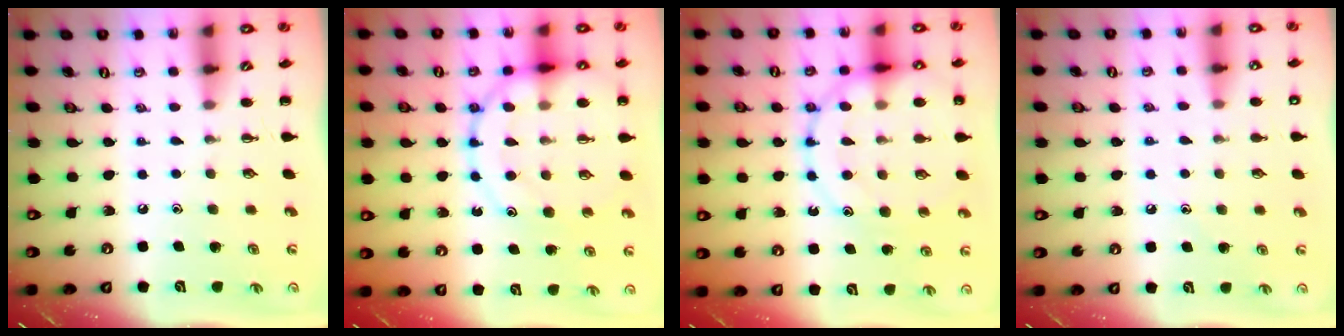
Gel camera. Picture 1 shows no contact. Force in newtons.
{"total": 18.7, "press": 18.6, "slide": 2.2}
{"total": 18.4, "press": 18.3, "slide": 2.2}
{"total": 7.5, "press": 7.2, "slide": 2.1}